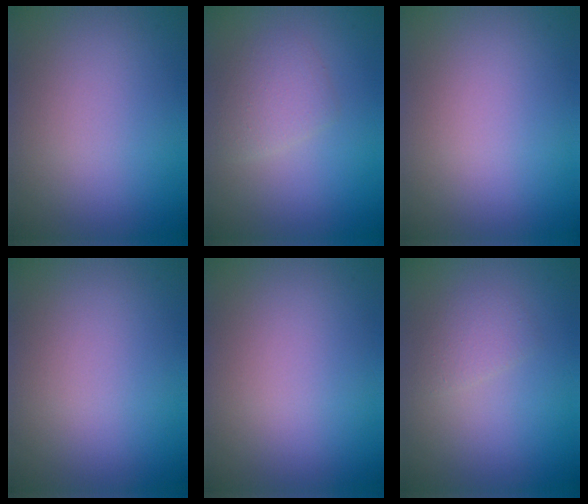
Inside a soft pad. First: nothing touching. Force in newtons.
{"total": 2.3, "press": 2.3, "slide": 0.1}
{"total": 0.0}
{"total": 0.0}
{"total": 0.0}
{"total": 1.5, "press": 1.5, "slide": 0.0}